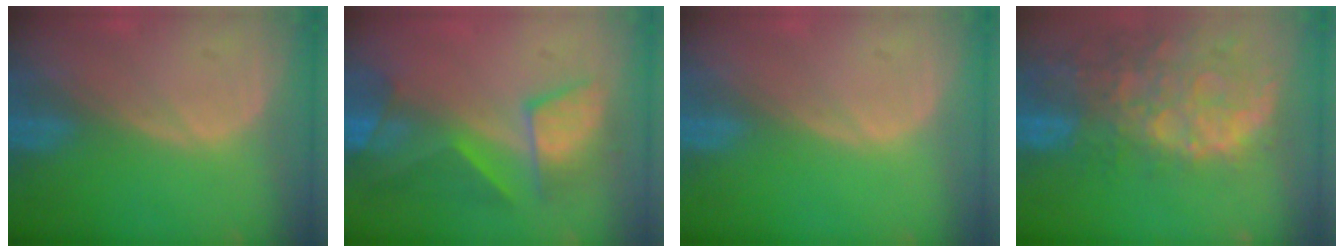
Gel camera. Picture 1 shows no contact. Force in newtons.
{"total": 8.8, "press": 8.2, "slide": 3.2}
{"total": 0.0}
{"total": 13.8, "press": 11.1, "slide": 8.1}